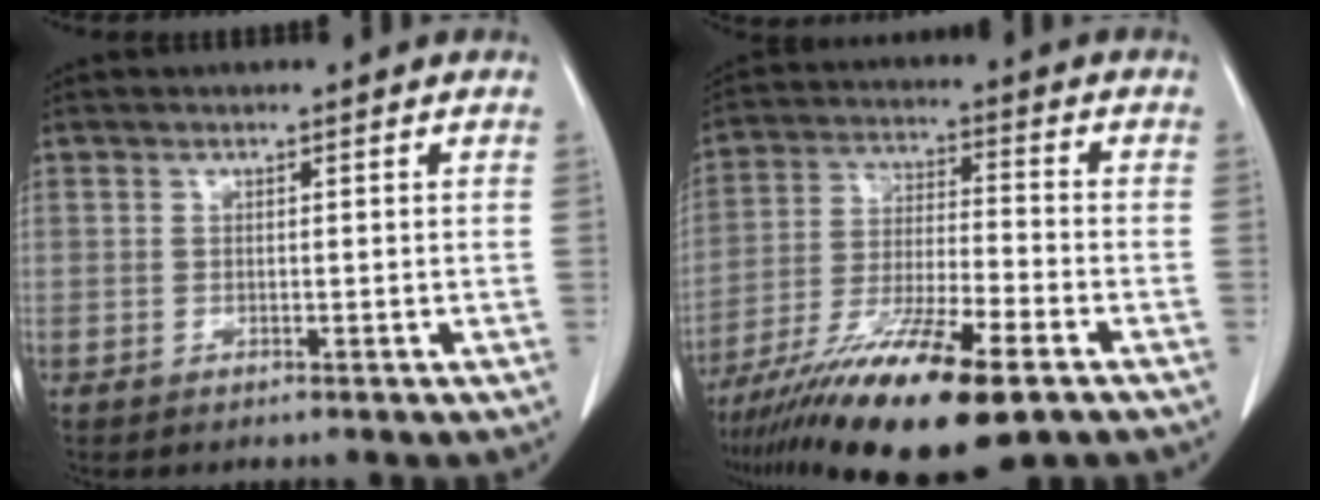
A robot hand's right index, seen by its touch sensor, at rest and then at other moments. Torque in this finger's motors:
{"motor_torque": [1.03, -1.11, 0.95, 0.21]}